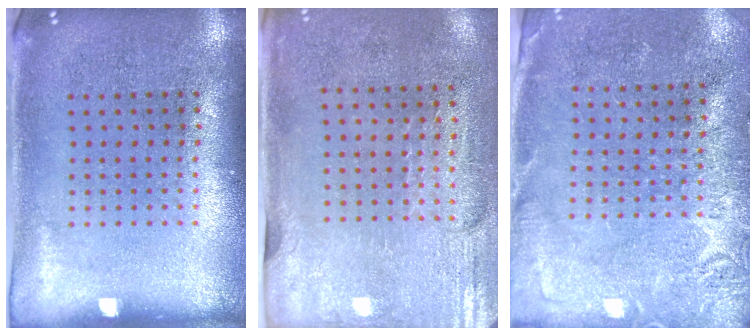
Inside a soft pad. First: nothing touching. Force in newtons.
{"total": 2.9, "press": 2.5, "slide": 1.5}
{"total": 2.7, "press": 2.7, "slide": 0.7}